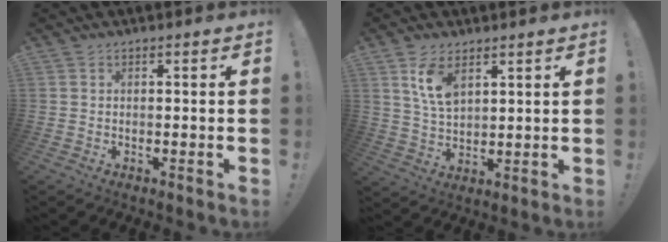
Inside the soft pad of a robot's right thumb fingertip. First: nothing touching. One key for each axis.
{"total": 8.6, "fx": 4.7, "fy": 4.5, "fz": 5.5, "tx": -0.101, "ty": -0.015, "tz": 0.089}